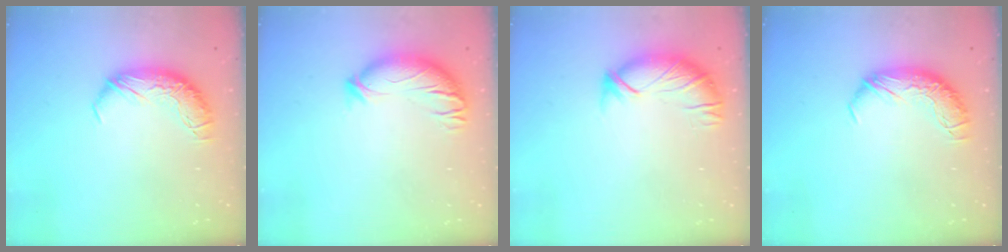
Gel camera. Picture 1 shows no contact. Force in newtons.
{"total": 2.8, "press": 2.0, "slide": 2.0}
{"total": 3.3, "press": 3.1, "slide": 1.3}
{"total": 0.0}